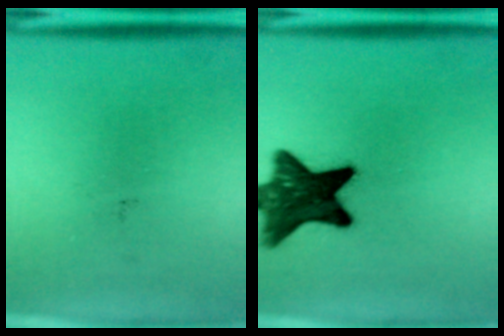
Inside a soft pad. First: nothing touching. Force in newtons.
{"total": 14.4}